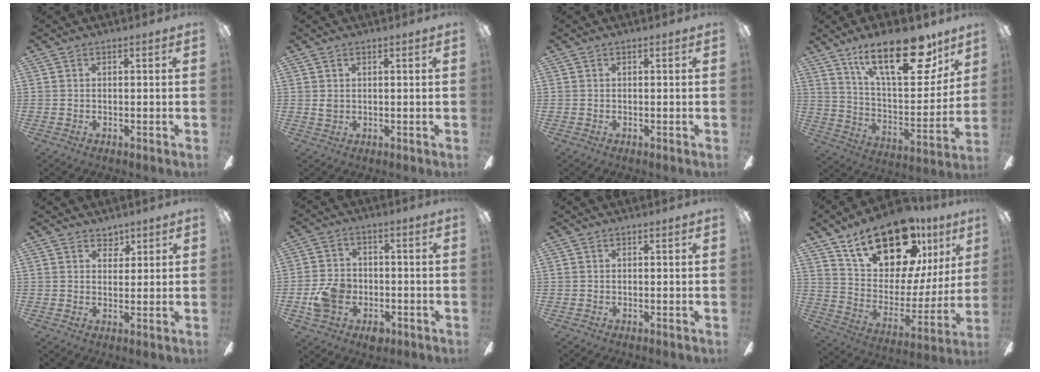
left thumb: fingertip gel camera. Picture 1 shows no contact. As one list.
[{"total": 1.5, "force": [0.6, 1.0, 0.9], "torque": [-0.022, 0.004, 0.011]}, {"total": 0.0}, {"total": 25.6, "force": [15.8, 9.9, 17.5], "torque": [-0.258, -0.090, 0.265]}, {"total": 3.5, "force": [2.7, 2.0, 0.9], "torque": [-0.003, -0.010, 0.046]}, {"total": 8.7, "force": [-2.8, 6.8, 4.7], "torque": [-0.090, 0.020, -0.051]}, {"total": 0.0}, {"total": 23.0, "force": [16.1, 10.7, 12.5], "torque": [-0.200, -0.102, 0.284]}]